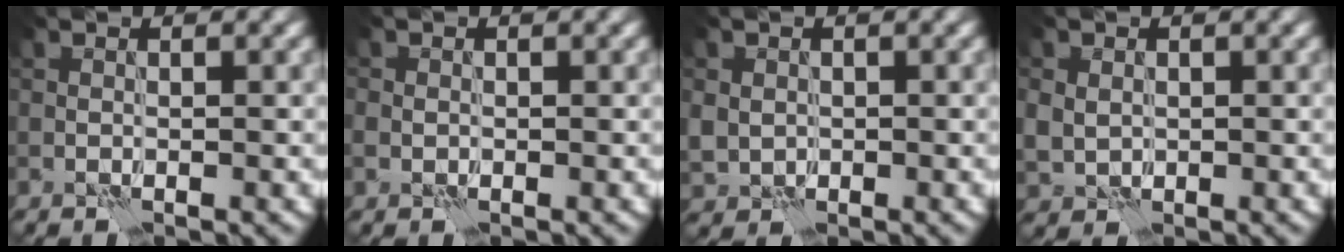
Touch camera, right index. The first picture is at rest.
{"total": 0.8, "force": [0.0, 0.8, 0.0], "torque": [0.002, -0.003, -0.001]}
{"total": 2.2, "force": [0.2, 2.1, 0.5], "torque": [-0.013, -0.002, 0.008]}
{"total": 2.3, "force": [0.4, 2.1, 0.9], "torque": [-0.020, 0.000, 0.011]}